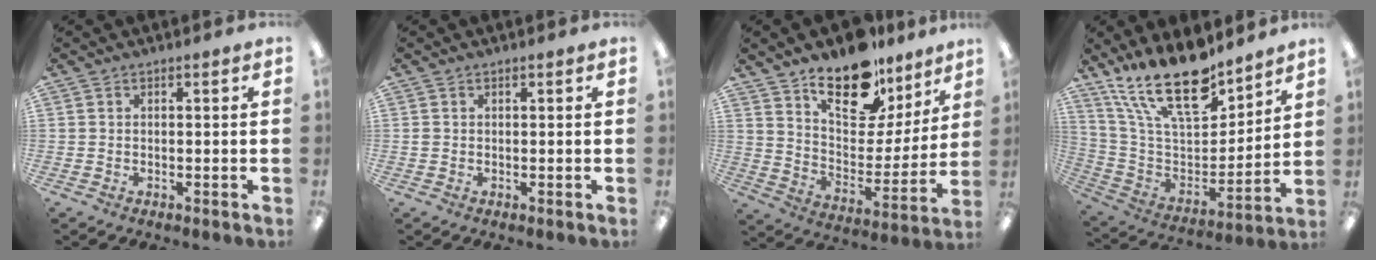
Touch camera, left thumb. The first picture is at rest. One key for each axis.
{"total": 0.6, "fx": 0.1, "fy": 0.5, "fz": 0.3, "tx": -0.007, "ty": 0.004, "tz": 0.001}
{"total": 18.2, "fx": 13.4, "fy": 8.8, "fz": 8.7, "tx": -0.138, "ty": -0.093, "tz": 0.235}
{"total": 21.7, "fx": 16.0, "fy": 8.5, "fz": 12.0, "tx": -0.238, "ty": -0.102, "tz": 0.286}